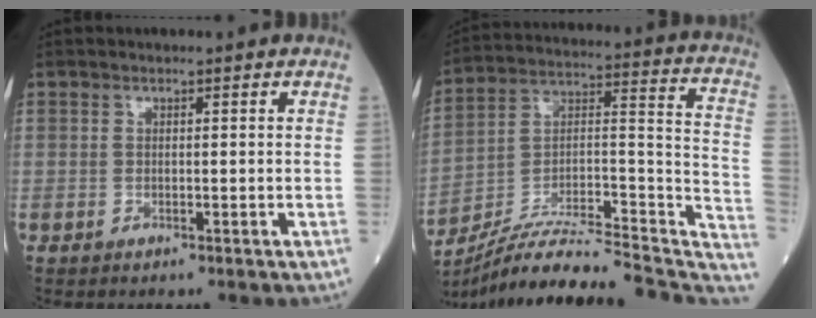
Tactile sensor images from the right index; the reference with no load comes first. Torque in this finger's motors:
{"motor_torque": [-0.93, -1.21, -0.74, -0.12]}